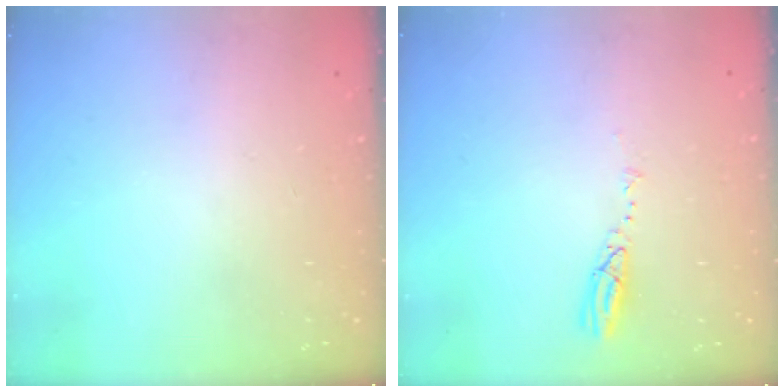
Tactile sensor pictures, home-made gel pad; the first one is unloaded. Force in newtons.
{"total": 3.7, "press": 3.7, "slide": 0.4}